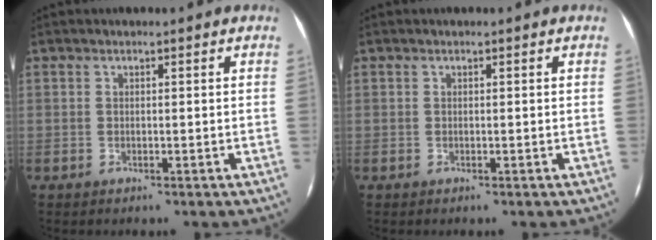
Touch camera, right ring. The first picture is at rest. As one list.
[{"total": 0.0}]